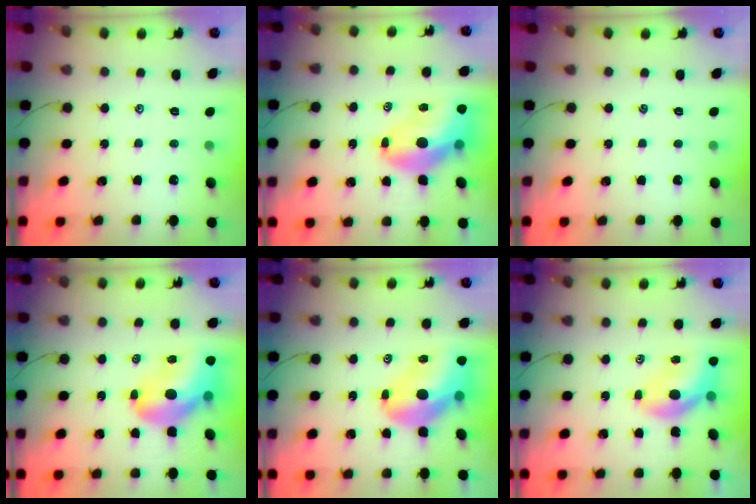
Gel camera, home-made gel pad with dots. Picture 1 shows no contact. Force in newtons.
{"total": 13.2, "press": 12.5, "slide": 4.2}
{"total": 0.0}
{"total": 12.6, "press": 12.1, "slide": 3.4}
{"total": 13.7, "press": 13.1, "slide": 4.0}
{"total": 7.9, "press": 7.8, "slide": 1.4}